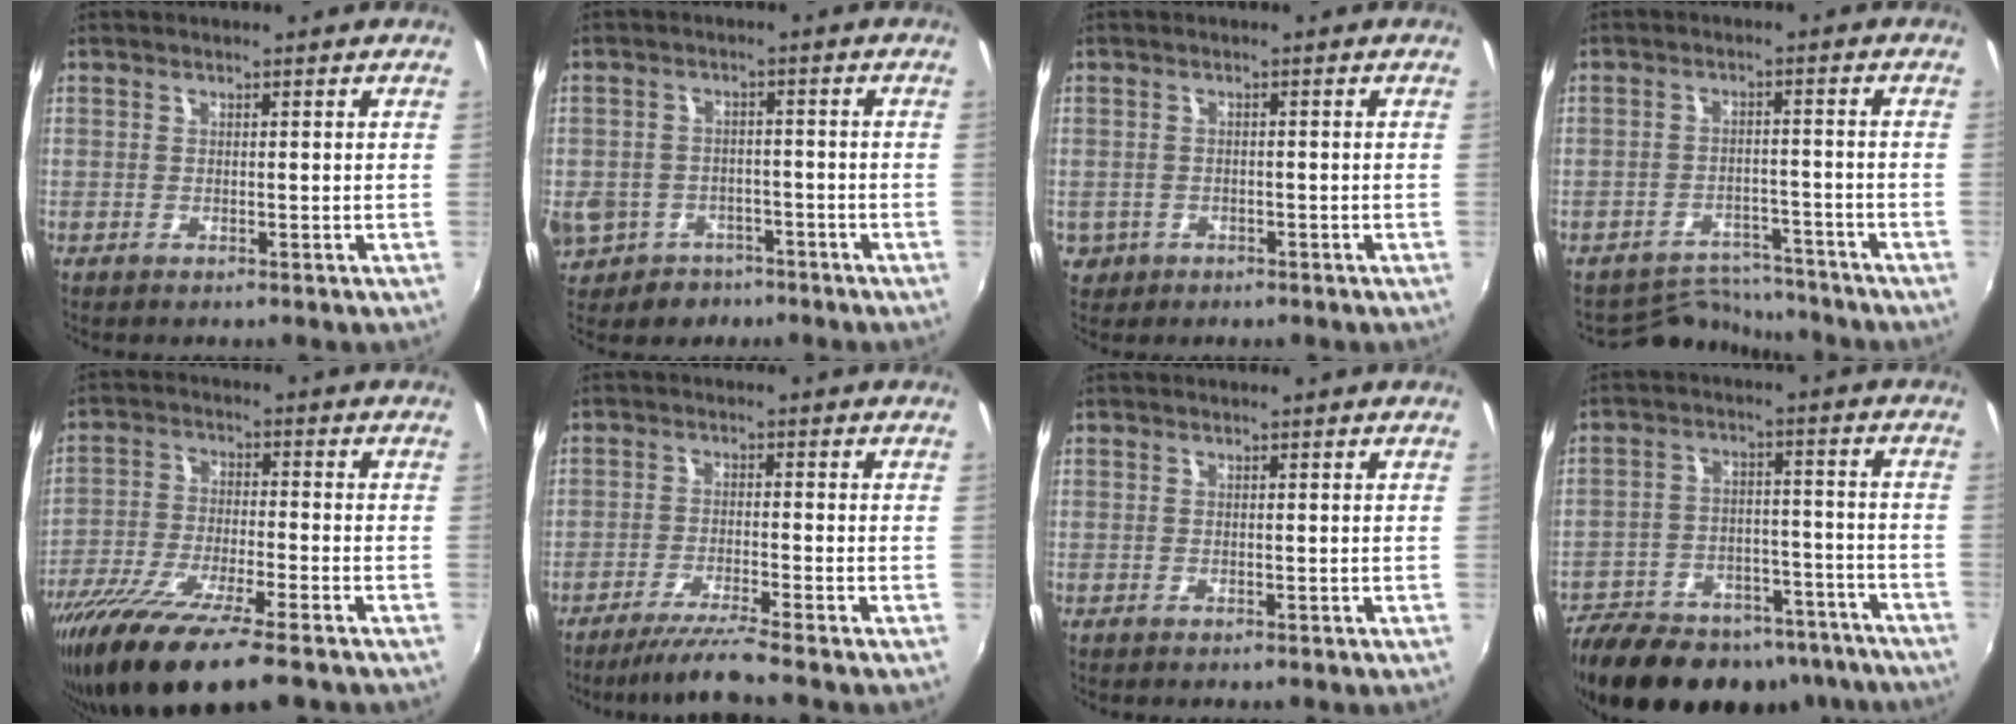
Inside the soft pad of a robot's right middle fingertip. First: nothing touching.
{"total": 14.8, "force": [-6.6, 11.9, 5.9], "torque": [-0.187, 0.001, -0.085]}
{"total": 4.6, "force": [-1.5, 4.1, 1.6], "torque": [-0.049, -0.003, -0.018]}
{"total": 6.9, "force": [-6.6, 1.9, -0.8], "torque": [0.000, 0.011, -0.104]}
{"total": 16.1, "force": [-11.9, 2.4, 10.5], "torque": [-0.216, -0.048, -0.214]}
{"total": 6.4, "force": [-5.5, -1.6, 2.8], "torque": [-0.067, -0.010, -0.095]}
{"total": 0.0}
{"total": 26.4, "force": [-20.4, 11.9, 11.8], "torque": [-0.244, -0.005, -0.274]}